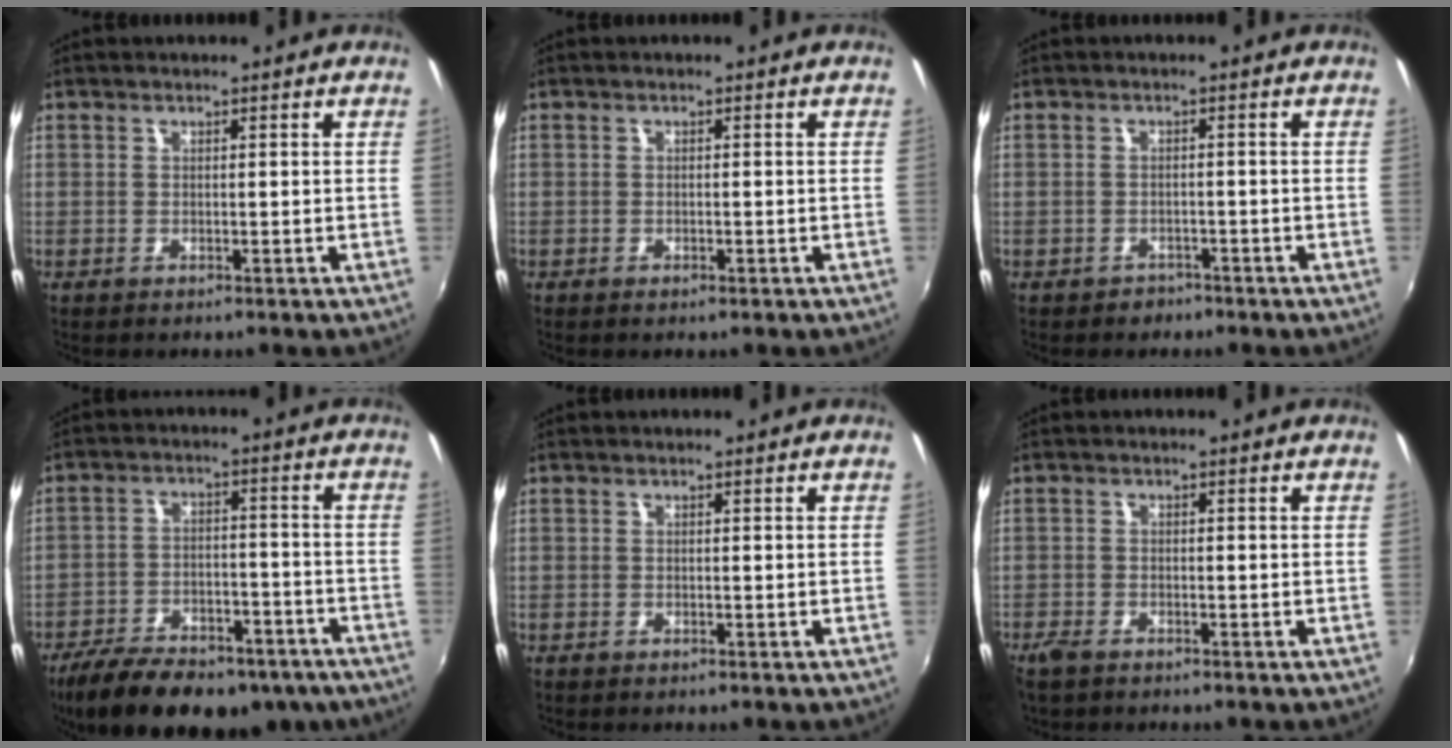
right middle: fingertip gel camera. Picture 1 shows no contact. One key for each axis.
{"total": 0.7, "fx": -0.5, "fy": 0.4, "fz": 0.3, "tx": -0.006, "ty": -0.003, "tz": -0.010}
{"total": 2.4, "fx": -1.7, "fy": 1.6, "fz": 0.1, "tx": -0.008, "ty": 0.000, "tz": -0.025}
{"total": 23.1, "fx": -17.2, "fy": 9.9, "fz": 11.9, "tx": -0.232, "ty": -0.023, "tz": -0.236}
{"total": 0.0}
{"total": 2.6, "fx": -2.1, "fy": 1.1, "fz": 1.1, "tx": -0.030, "ty": -0.006, "tz": -0.043}